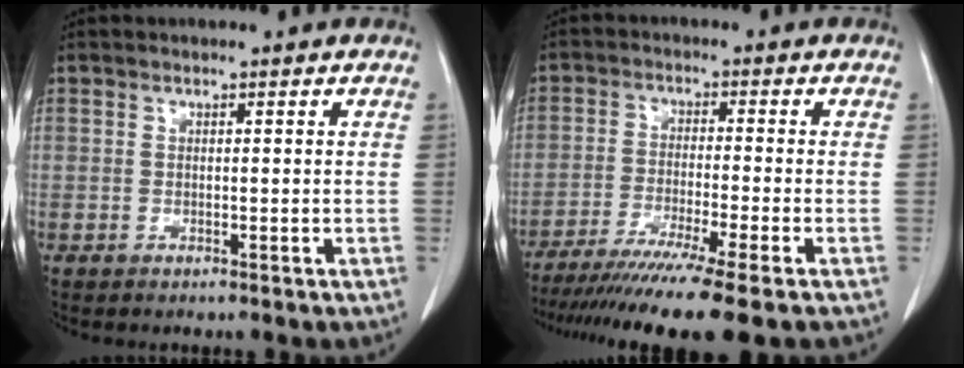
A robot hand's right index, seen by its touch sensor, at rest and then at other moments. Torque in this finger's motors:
{"motor_torque": [1.68, -0.46, 0.78, 0.18]}